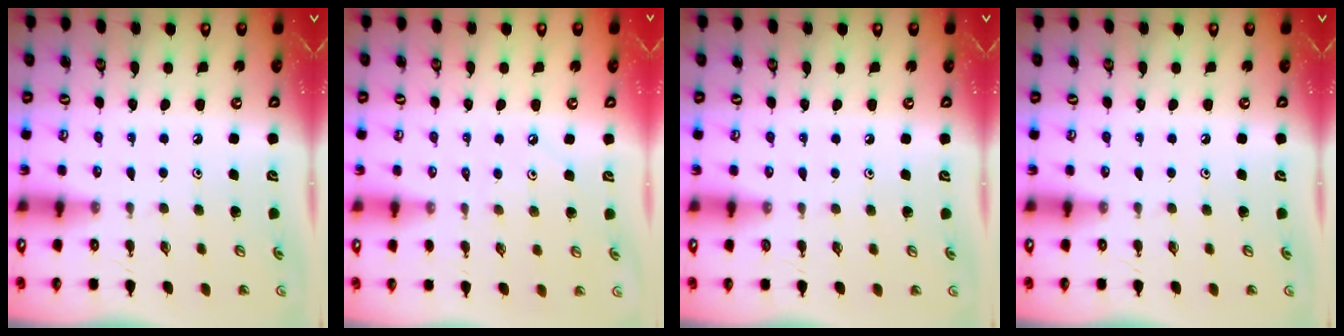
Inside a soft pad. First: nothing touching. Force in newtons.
{"total": 2.3, "press": 2.3, "slide": 0.5}
{"total": 2.7, "press": 2.7, "slide": 0.3}
{"total": 0.0}